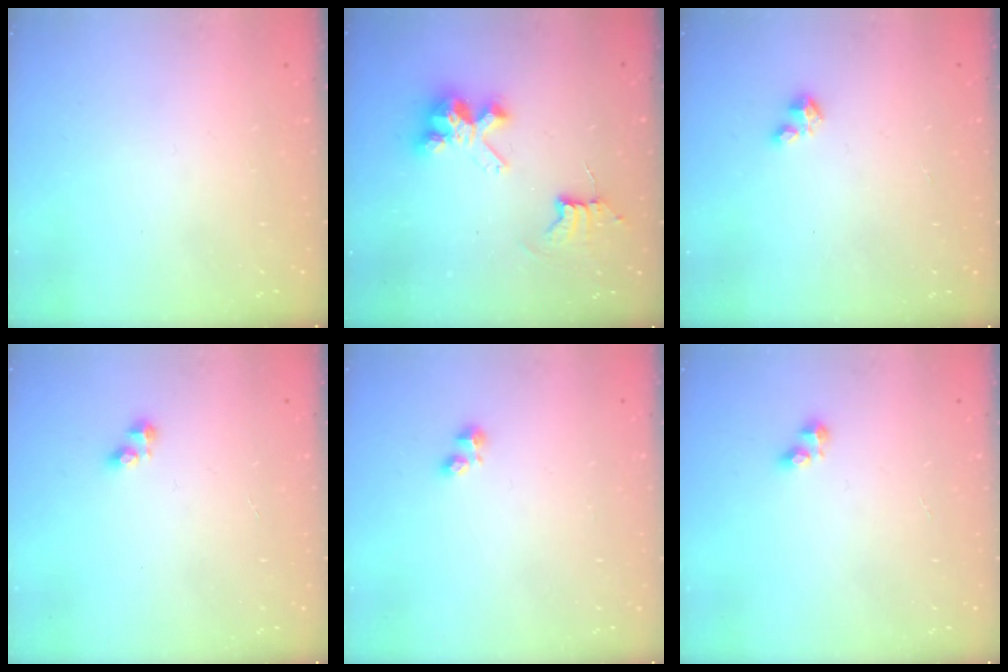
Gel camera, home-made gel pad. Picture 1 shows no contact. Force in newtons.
{"total": 8.4, "press": 8.4, "slide": 0.7}
{"total": 1.3, "press": 1.2, "slide": 0.4}
{"total": 2.1, "press": 2.1, "slide": 0.3}
{"total": 2.1, "press": 2.1, "slide": 0.3}
{"total": 3.3, "press": 3.3, "slide": 0.4}